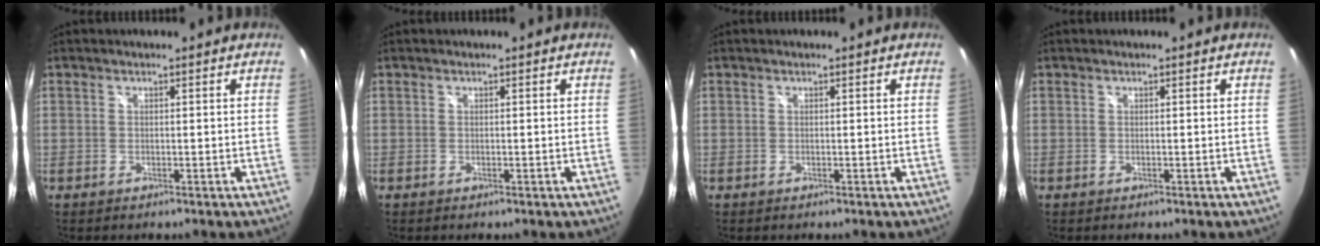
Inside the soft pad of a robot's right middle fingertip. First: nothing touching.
{"total": 0.0}
{"total": 0.0}
{"total": 0.0}